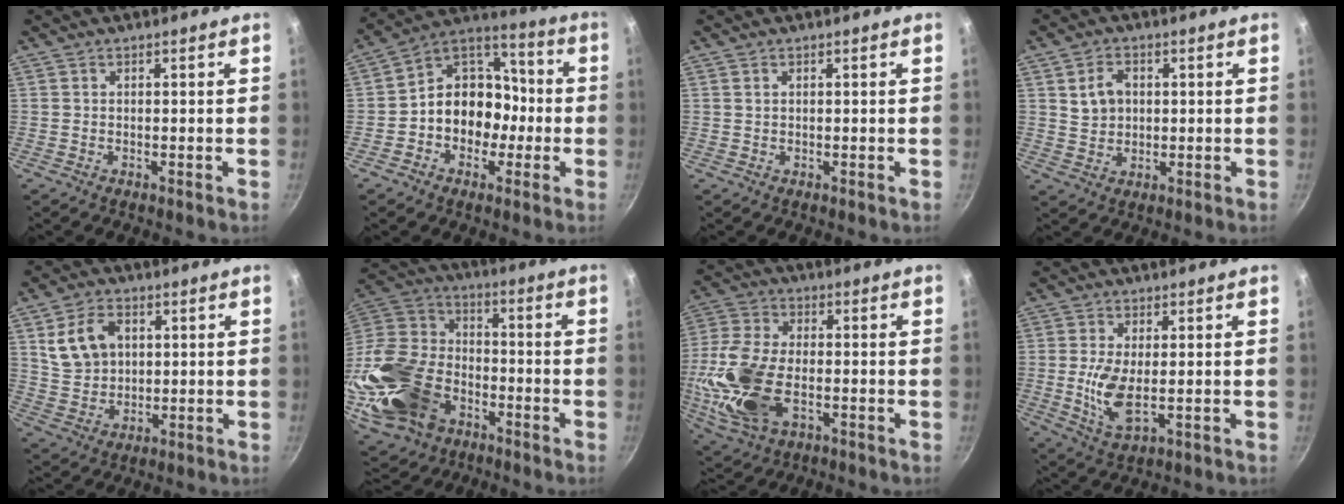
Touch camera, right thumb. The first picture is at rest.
{"total": 14.7, "force": [-2.2, 11.2, 9.2], "torque": [-0.095, 0.048, -0.047]}
{"total": 0.6, "force": [0.3, 0.3, 0.4], "torque": [-0.007, 0.001, 0.006]}
{"total": 5.5, "force": [1.3, 4.2, 3.2], "torque": [-0.039, -0.005, 0.027]}
{"total": 9.6, "force": [3.1, 7.0, 5.8], "torque": [-0.089, -0.005, 0.067]}
{"total": 30.0, "force": [-11.5, 20.7, 18.5], "torque": [-0.484, 0.028, -0.206]}
{"total": 18.1, "force": [-3.6, 9.9, 14.7], "torque": [-0.335, 0.001, -0.062]}
{"total": 6.9, "force": [-0.4, 3.0, 6.2], "torque": [-0.128, -0.017, -0.001]}